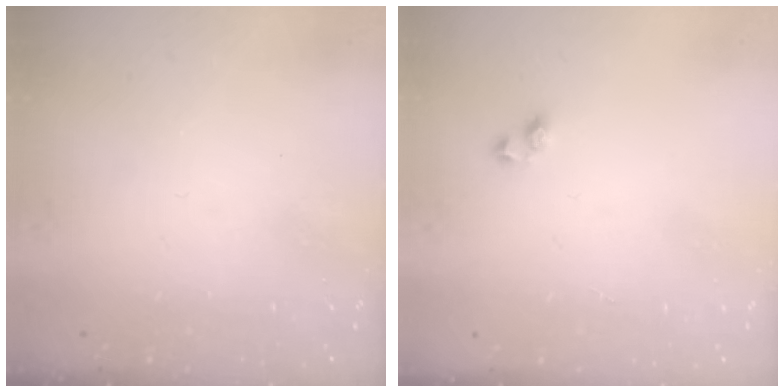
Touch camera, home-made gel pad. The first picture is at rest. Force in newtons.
{"total": 2.4, "press": 2.0, "slide": 1.3}